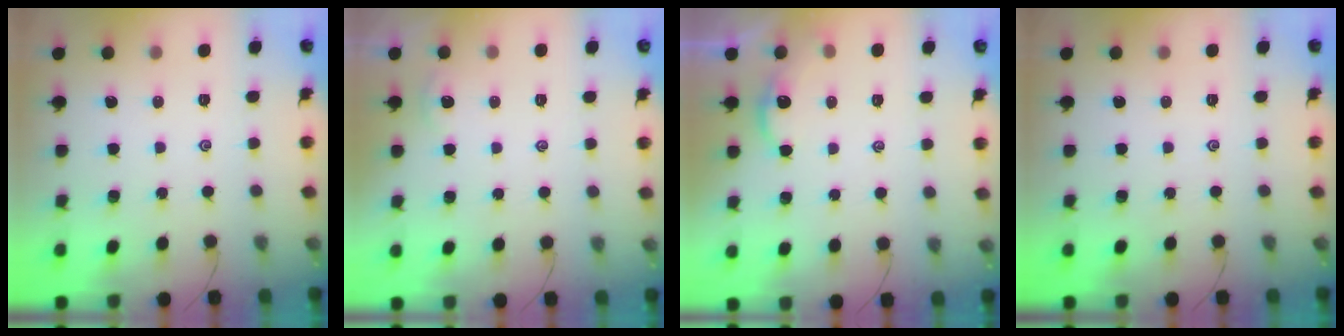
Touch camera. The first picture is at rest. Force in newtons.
{"total": 0.0}
{"total": 2.2, "press": 2.2, "slide": 0.2}
{"total": 0.0}